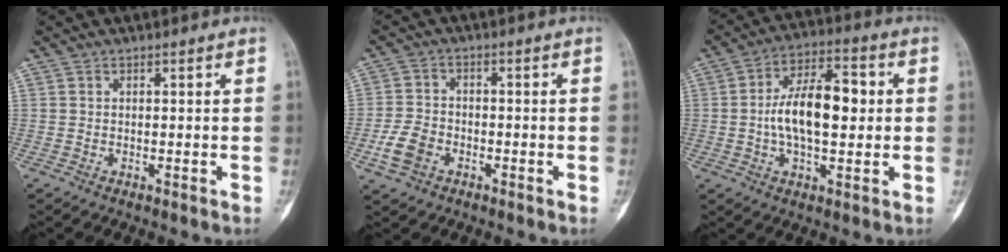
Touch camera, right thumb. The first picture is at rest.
{"total": 6.0, "force": [-2.6, 4.3, 3.4], "torque": [-0.066, 0.014, -0.050]}
{"total": 13.5, "force": [0.7, 6.5, 11.8], "torque": [-0.190, 0.018, 0.005]}